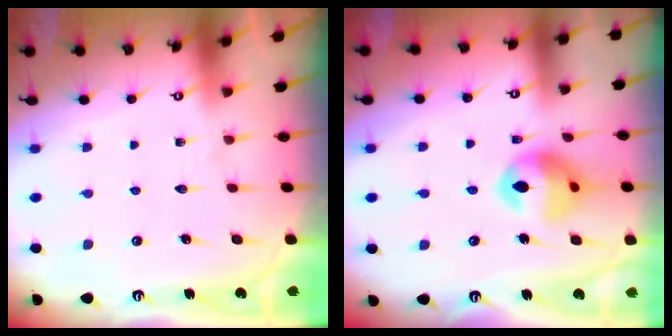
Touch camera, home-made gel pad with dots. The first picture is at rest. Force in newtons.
{"total": 13.5, "press": 13.4, "slide": 1.4}